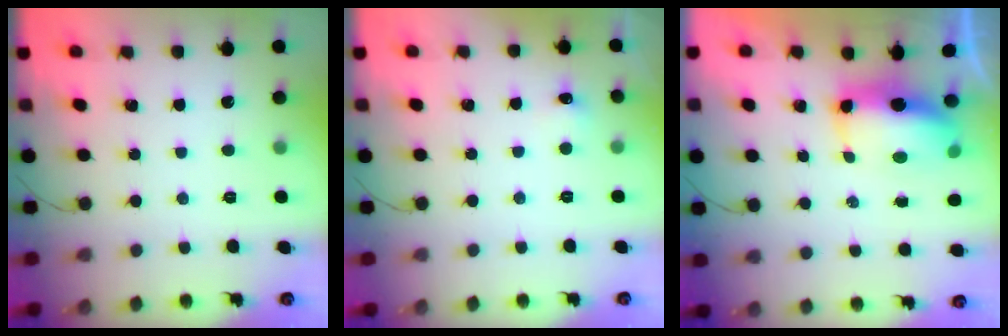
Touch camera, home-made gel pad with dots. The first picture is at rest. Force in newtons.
{"total": 3.9, "press": 3.8, "slide": 1.1}
{"total": 9.8, "press": 9.5, "slide": 2.1}